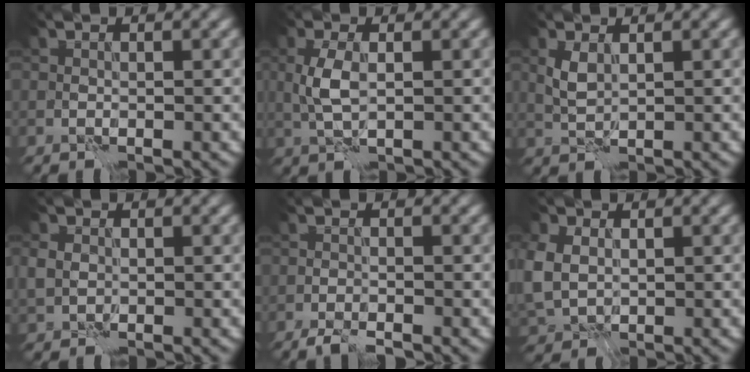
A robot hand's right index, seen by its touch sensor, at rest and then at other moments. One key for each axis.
{"total": 2.5, "fx": 0.4, "fy": 1.0, "fz": 2.3, "tx": -0.054, "ty": 0.000, "tz": 0.010}
{"total": 1.5, "fx": 0.9, "fy": 0.6, "fz": 1.1, "tx": -0.028, "ty": 0.000, "tz": 0.022}
{"total": 1.7, "fx": 0.0, "fy": 1.5, "fz": 0.8, "tx": -0.019, "ty": -0.002, "tz": -0.003}
{"total": 1.9, "fx": -1.7, "fy": 0.2, "fz": 0.7, "tx": -0.012, "ty": -0.003, "tz": -0.033}
{"total": 4.9, "fx": 0.6, "fy": 3.9, "fz": 2.9, "tx": -0.096, "ty": -0.004, "tz": 0.014}